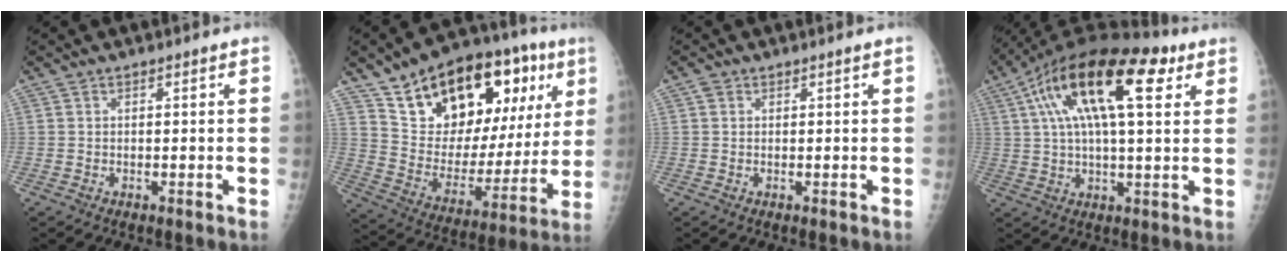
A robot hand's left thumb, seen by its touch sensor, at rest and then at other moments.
{"total": 27.8, "force": [13.3, 14.1, 20.0], "torque": [-0.264, -0.010, 0.221]}
{"total": 0.7, "force": [0.3, 0.4, 0.5], "torque": [-0.012, 0.001, 0.007]}
{"total": 20.0, "force": [7.7, 7.7, 16.8], "torque": [-0.292, 0.019, 0.125]}